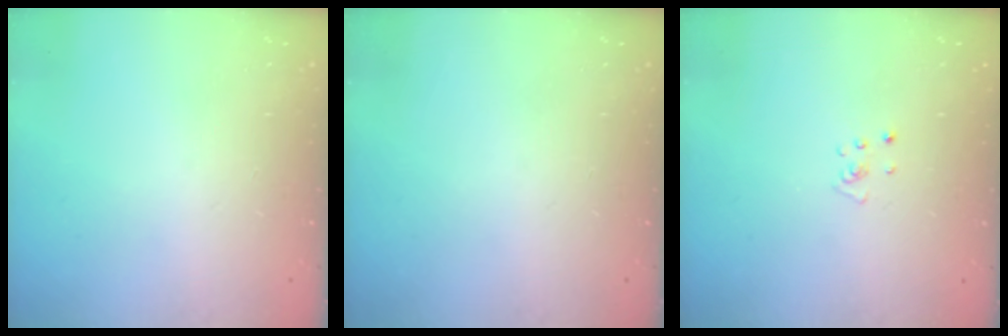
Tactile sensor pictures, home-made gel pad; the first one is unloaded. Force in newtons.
{"total": 0.0}
{"total": 2.2, "press": 2.2, "slide": 0.2}